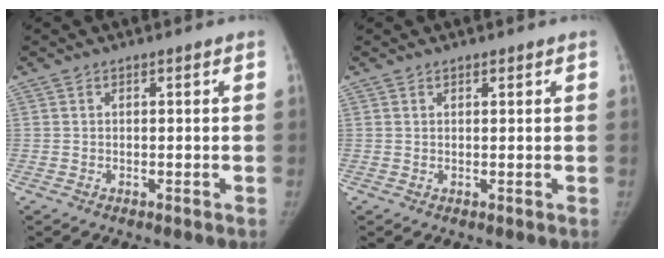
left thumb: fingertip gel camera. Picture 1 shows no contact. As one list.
[{"total": 0.7, "force": [0.6, 0.3, 0.3], "torque": [-0.004, -0.003, 0.009]}]